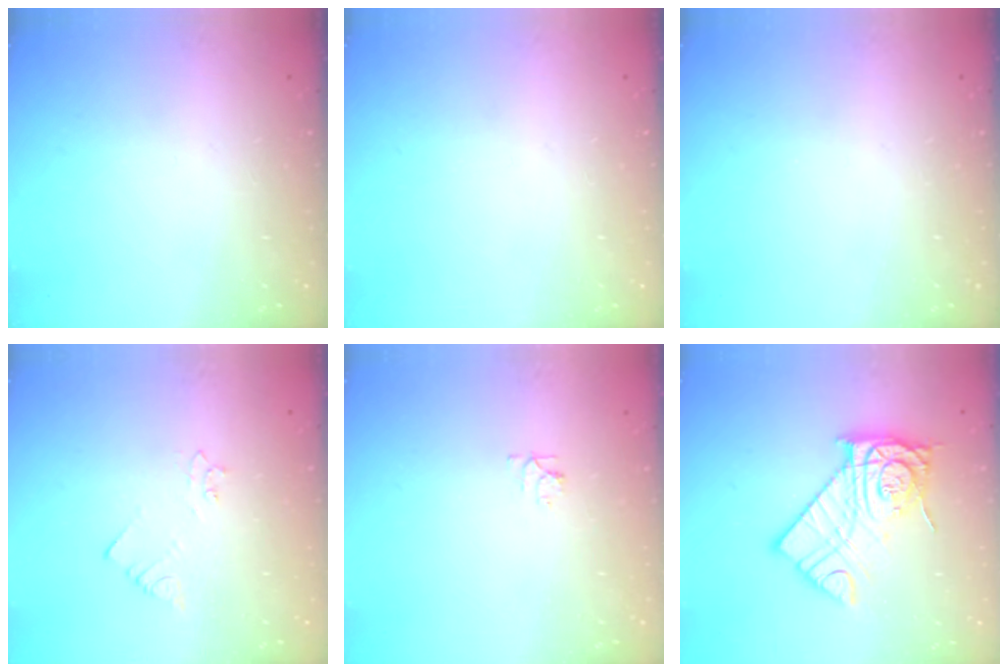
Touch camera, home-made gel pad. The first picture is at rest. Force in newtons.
{"total": 0.0}
{"total": 0.0}
{"total": 2.5, "press": 2.5, "slide": 0.3}
{"total": 4.6, "press": 4.6, "slide": 0.7}
{"total": 14.9, "press": 14.8, "slide": 1.1}